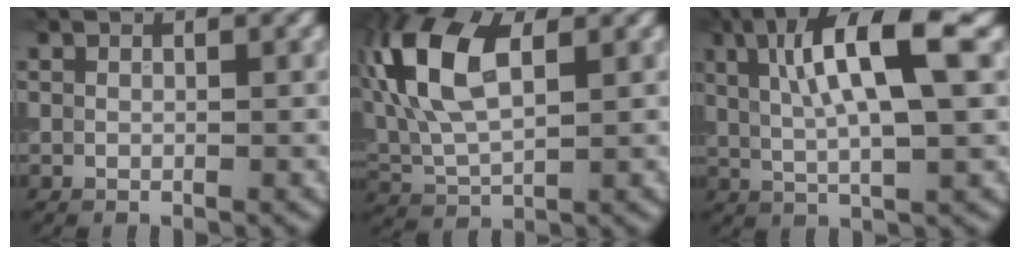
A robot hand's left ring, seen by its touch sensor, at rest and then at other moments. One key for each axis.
{"total": 10.2, "fx": 2.8, "fy": 5.2, "fz": 8.3, "tx": -0.195, "ty": 0.021, "tz": 0.044}
{"total": 9.5, "fx": 2.7, "fy": 2.2, "fz": 8.9, "tx": -0.145, "ty": 0.009, "tz": 0.043}